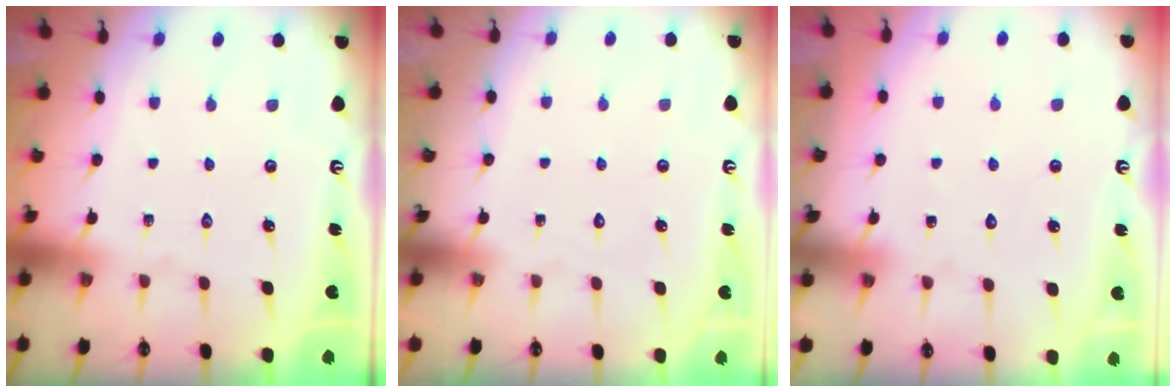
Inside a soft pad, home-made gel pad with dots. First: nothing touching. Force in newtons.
{"total": 1.5, "press": 1.5, "slide": 0.0}
{"total": 4.8, "press": 4.8, "slide": 0.5}